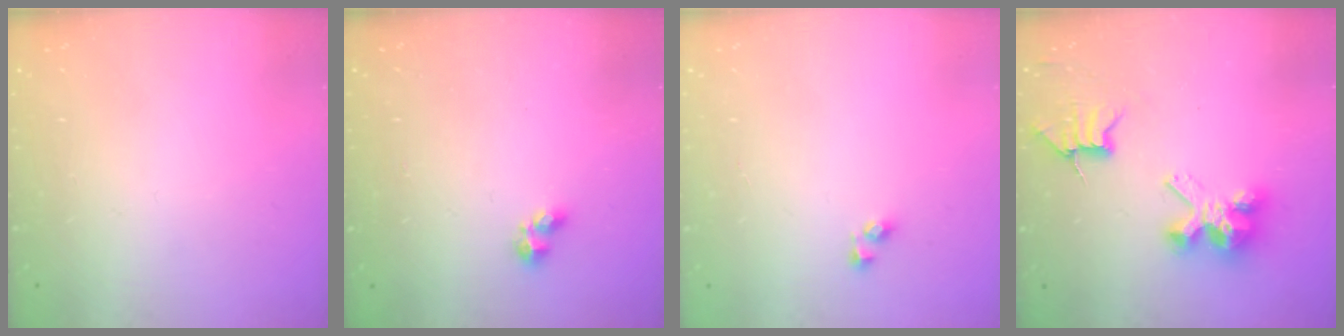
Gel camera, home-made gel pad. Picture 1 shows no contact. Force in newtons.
{"total": 1.8, "press": 1.7, "slide": 0.5}
{"total": 4.0, "press": 4.0, "slide": 0.4}
{"total": 8.0, "press": 8.0, "slide": 0.5}